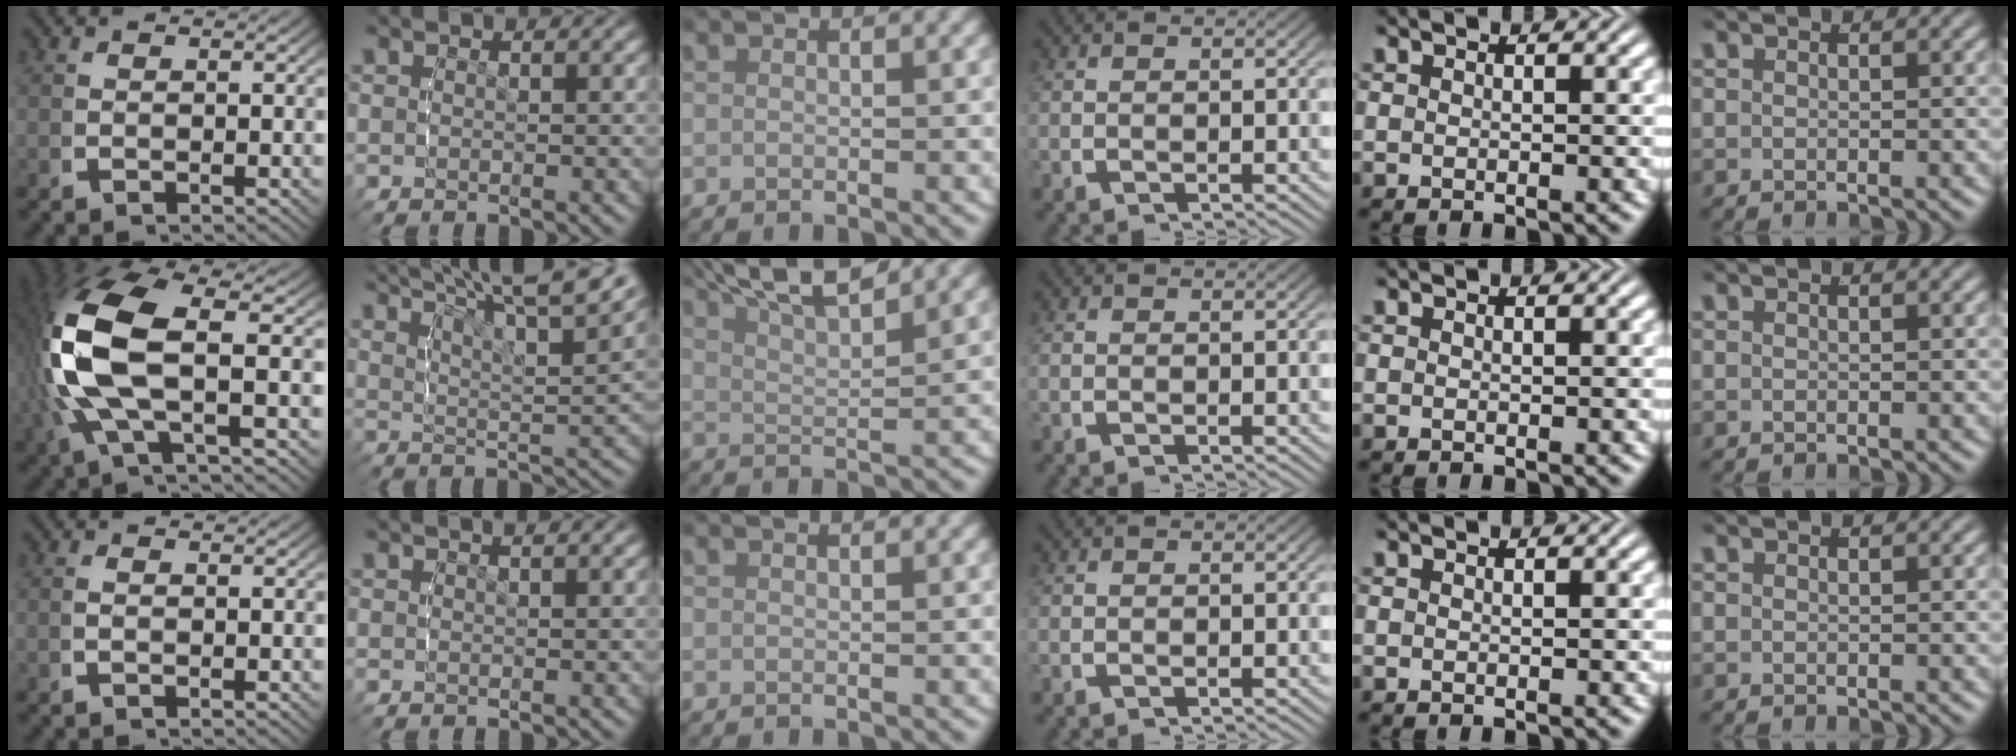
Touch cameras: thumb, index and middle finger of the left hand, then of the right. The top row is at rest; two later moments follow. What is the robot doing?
{"motion": "lift_and_place", "object": "glue stick"}